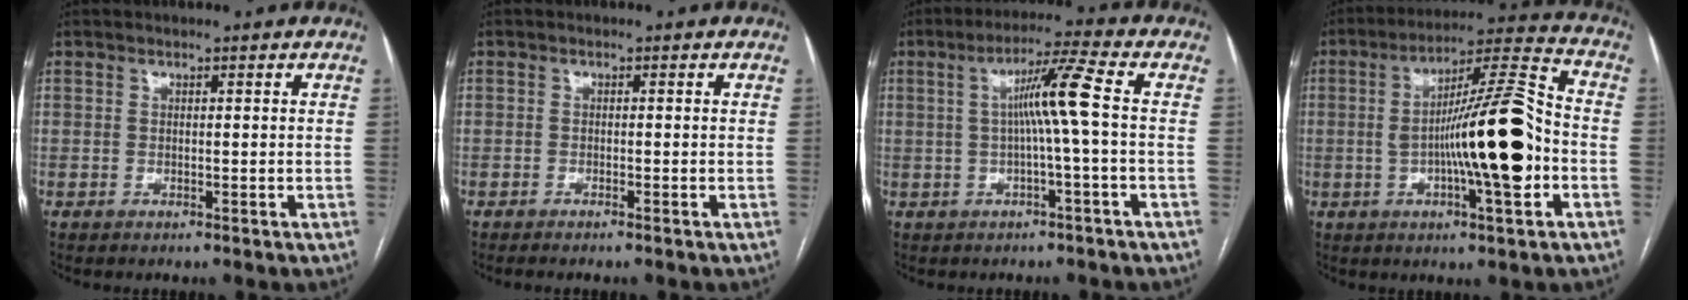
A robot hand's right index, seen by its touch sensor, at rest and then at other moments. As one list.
[{"total": 3.1, "force": [-2.7, -0.4, 1.5], "torque": [-0.017, -0.002, -0.039]}, {"total": 7.1, "force": [0.1, -1.2, 6.9], "torque": [-0.118, 0.016, 0.005]}, {"total": 16.1, "force": [-2.7, 1.5, 15.8], "torque": [-0.255, 0.011, -0.044]}]